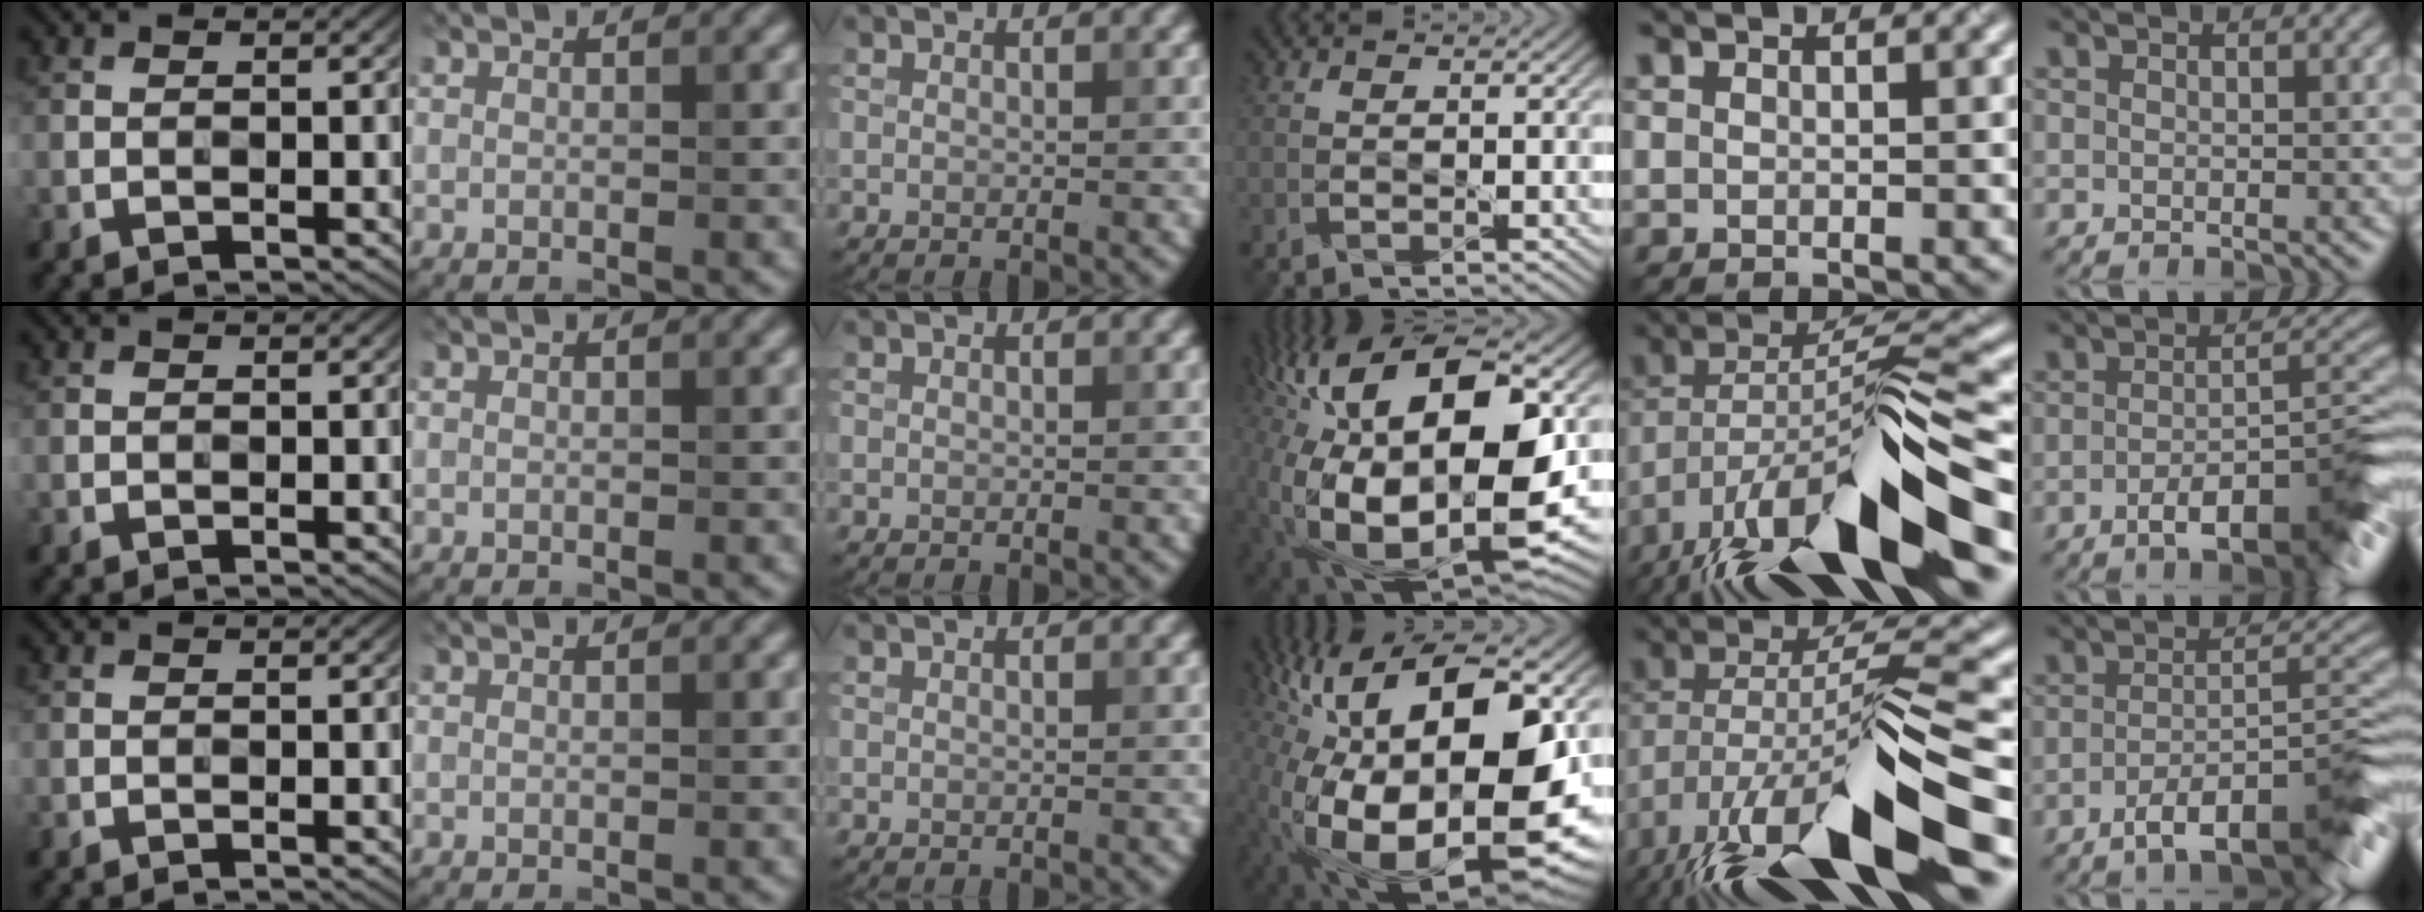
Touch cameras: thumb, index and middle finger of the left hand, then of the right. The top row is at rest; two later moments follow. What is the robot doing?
{"motion": "shake", "object": "box of matches"}